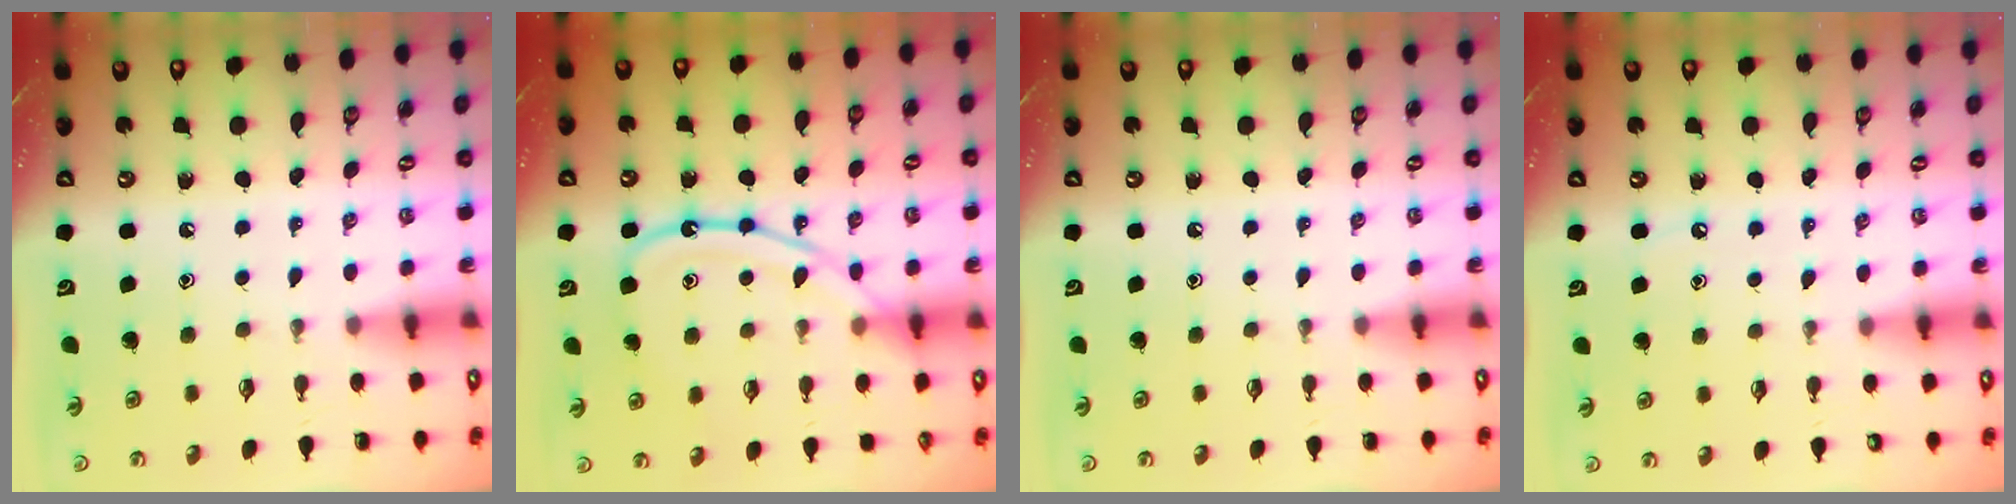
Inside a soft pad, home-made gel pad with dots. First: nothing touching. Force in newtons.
{"total": 13.2, "press": 13.2, "slide": 1.2}
{"total": 0.0}
{"total": 4.4, "press": 4.4, "slide": 0.5}